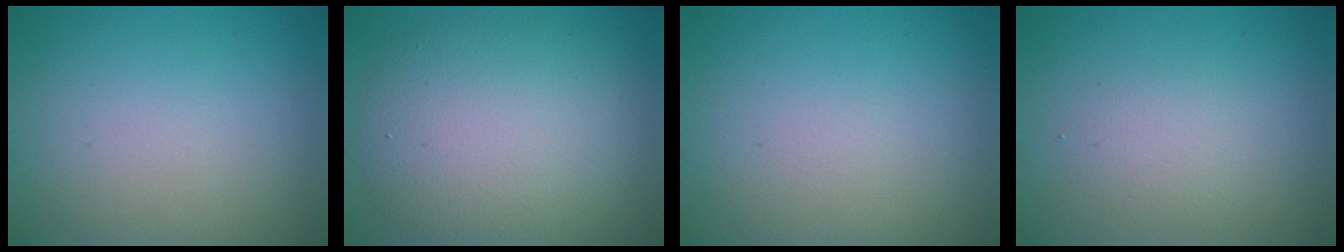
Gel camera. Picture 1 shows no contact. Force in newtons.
{"total": 8.6, "press": 8.5, "slide": 0.8}
{"total": 0.0}
{"total": 1.6, "press": 1.6, "slide": 0.2}